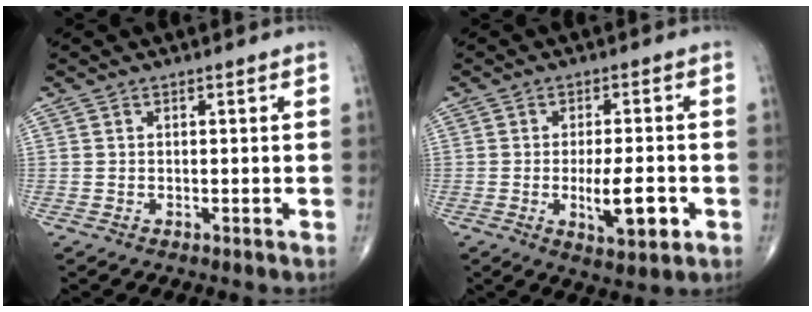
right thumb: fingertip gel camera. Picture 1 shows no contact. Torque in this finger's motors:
{"motor_torque": [1.44, 1.23, 0.43, 0.25, 0.29]}